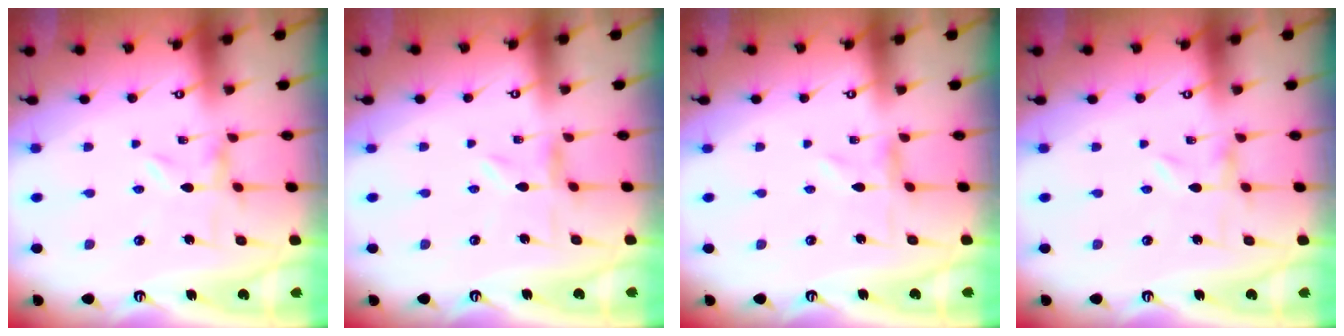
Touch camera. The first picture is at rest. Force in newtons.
{"total": 1.5, "press": 1.5, "slide": 0.3}
{"total": 0.0}
{"total": 0.0}